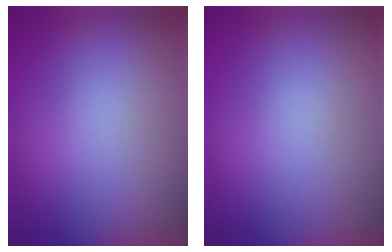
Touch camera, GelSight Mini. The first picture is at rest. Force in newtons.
{"total": 0.0}